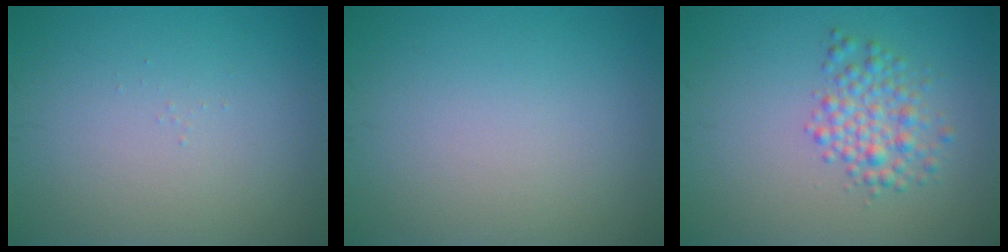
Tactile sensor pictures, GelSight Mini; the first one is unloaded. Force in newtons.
{"total": 0.0}
{"total": 3.1, "press": 3.1, "slide": 0.0}